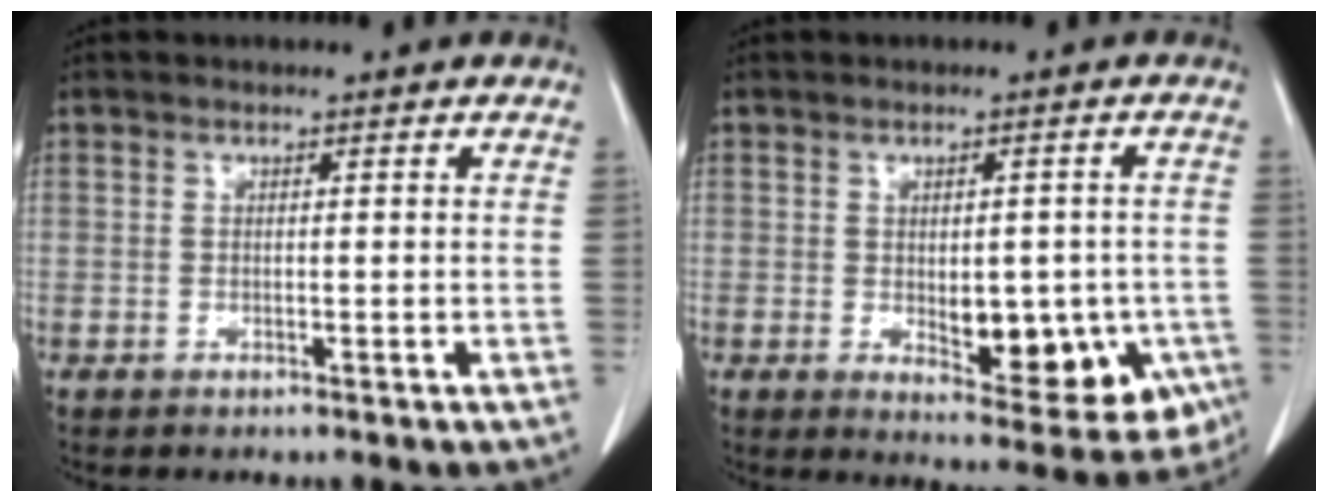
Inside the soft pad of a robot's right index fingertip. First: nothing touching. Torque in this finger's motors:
{"motor_torque": [0.26, -0.05, 0.21, 0.07]}